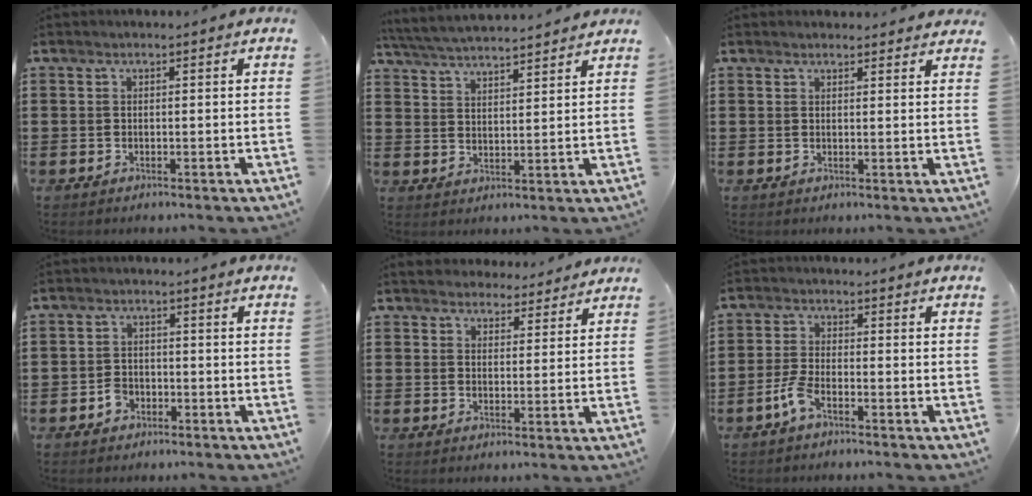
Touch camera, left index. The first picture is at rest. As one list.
[{"total": 4.7, "force": [4.6, -0.1, 1.0], "torque": [-0.037, -0.023, 0.080]}, {"total": 1.8, "force": [1.7, 0.3, 0.2], "torque": [-0.008, 0.001, 0.034]}, {"total": 2.5, "force": [-1.4, 1.8, 1.0], "torque": [-0.021, 0.003, -0.029]}, {"total": 3.8, "force": [3.6, 1.2, 0.2], "torque": [-0.017, -0.006, 0.069]}, {"total": 4.1, "force": [-2.2, 1.1, 3.2], "torque": [-0.081, -0.001, -0.048]}]